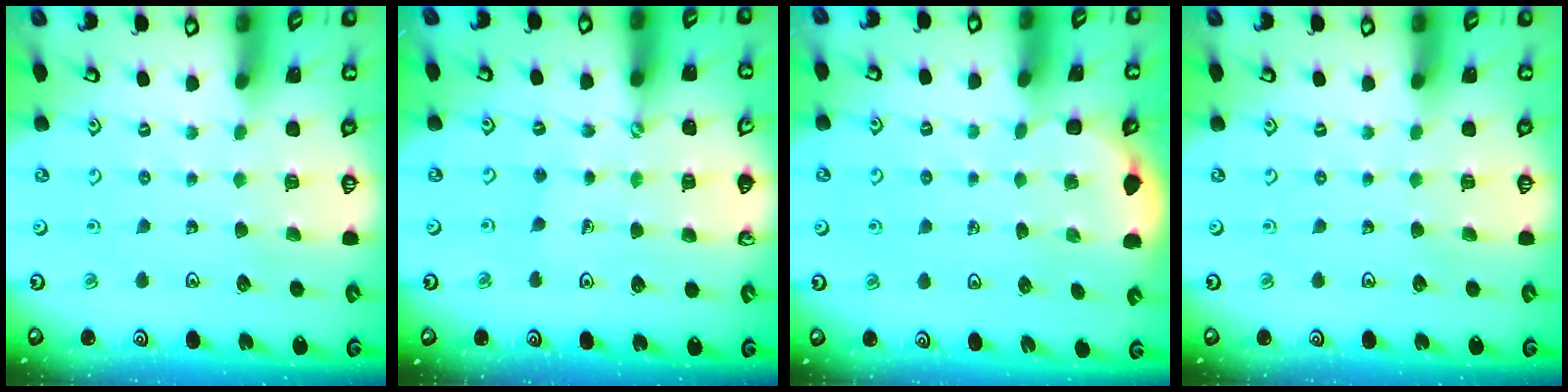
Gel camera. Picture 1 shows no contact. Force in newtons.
{"total": 2.5, "press": 2.2, "slide": 1.3}
{"total": 2.4, "press": 2.1, "slide": 1.1}
{"total": 0.0}